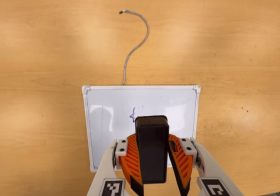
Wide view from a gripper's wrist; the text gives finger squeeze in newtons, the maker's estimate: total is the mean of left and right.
{"total": 10.0, "left": 10.1, "right": 9.9}